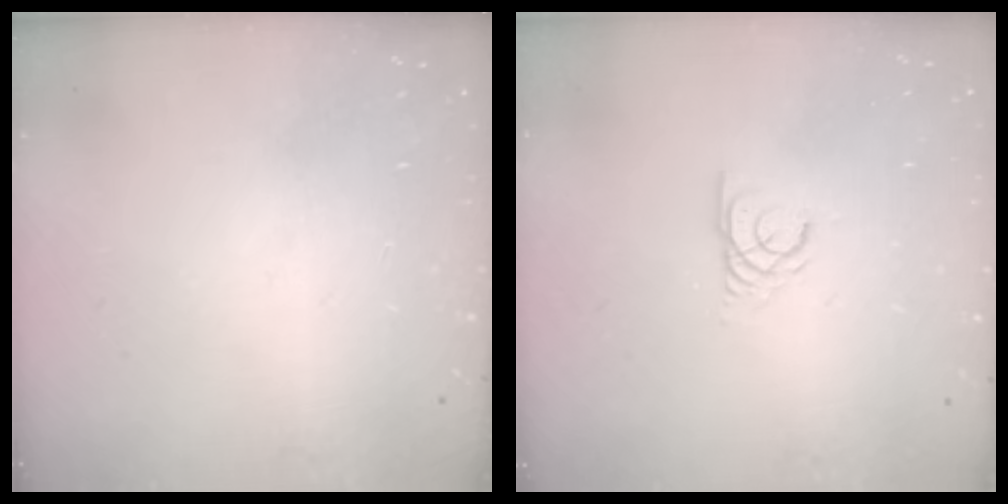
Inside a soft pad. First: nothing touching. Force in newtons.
{"total": 2.2, "press": 2.2, "slide": 0.3}